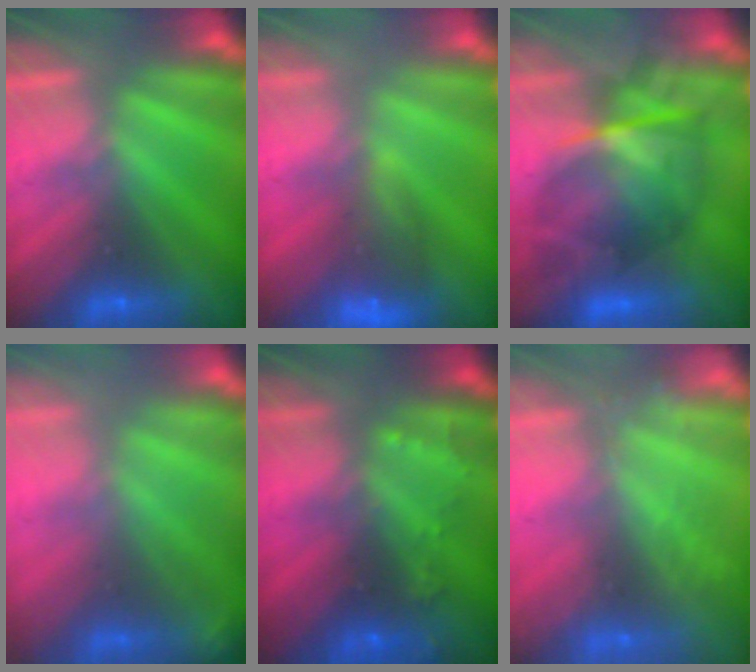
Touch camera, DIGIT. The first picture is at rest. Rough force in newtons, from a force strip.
{"total": 9.1}
{"total": 10.5}
{"total": 1.8}
{"total": 7.0}
{"total": 2.2}